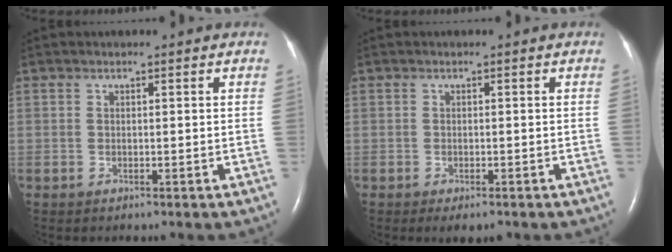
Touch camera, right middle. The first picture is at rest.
{"total": 2.5, "force": [-1.7, 0.9, 1.7], "torque": [-0.020, -0.004, -0.019]}